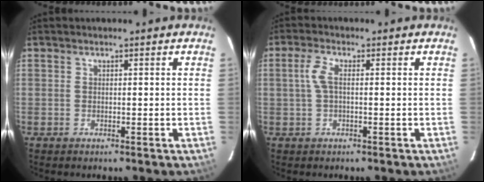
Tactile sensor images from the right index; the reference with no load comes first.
{"total": 3.3, "force": [0.1, 1.1, 3.1], "torque": [-0.069, 0.007, 0.004]}